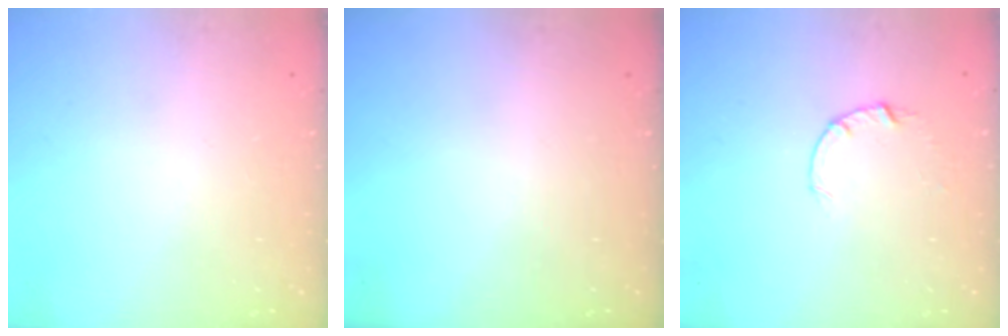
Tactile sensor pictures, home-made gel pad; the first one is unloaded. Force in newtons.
{"total": 0.0}
{"total": 2.6, "press": 2.6, "slide": 0.4}